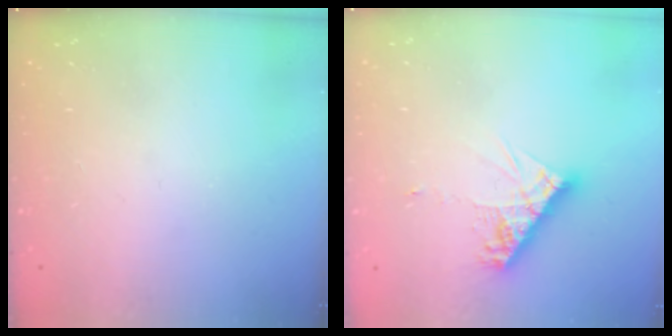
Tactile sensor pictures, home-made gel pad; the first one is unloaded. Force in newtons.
{"total": 9.6, "press": 9.6, "slide": 0.7}